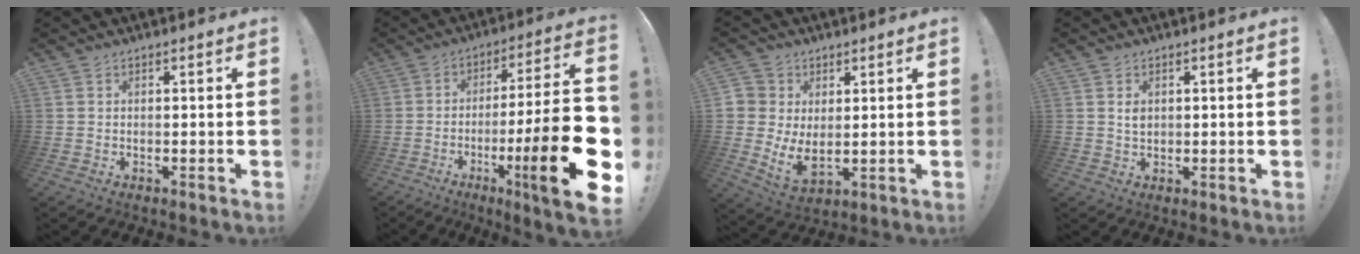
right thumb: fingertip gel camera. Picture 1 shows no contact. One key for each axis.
{"total": 24.8, "fx": -7.0, "fy": 3.4, "fz": 23.6, "tx": -0.360, "ty": 0.019, "tz": -0.111}
{"total": 6.7, "fx": 2.0, "fy": 5.3, "fz": 3.6, "tx": -0.067, "ty": -0.030, "tz": 0.043}
{"total": 2.5, "fx": 0.9, "fy": 2.0, "fz": 1.1, "tx": 0.001, "ty": -0.010, "tz": 0.013}